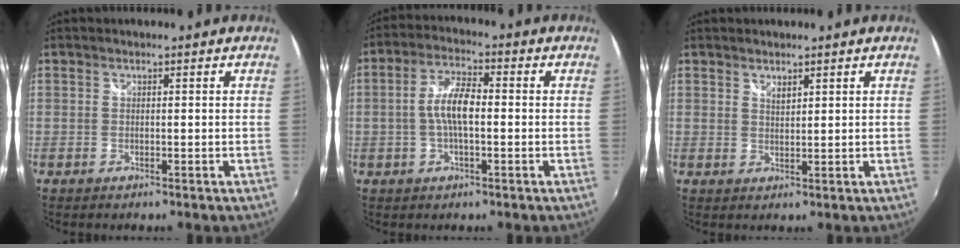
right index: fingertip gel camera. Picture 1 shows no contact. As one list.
[{"total": 6.9, "force": [-0.8, 2.3, 6.5], "torque": [-0.128, 0.012, -0.017]}, {"total": 1.7, "force": [1.3, 0.6, 0.8], "torque": [-0.012, 0.000, 0.023]}]